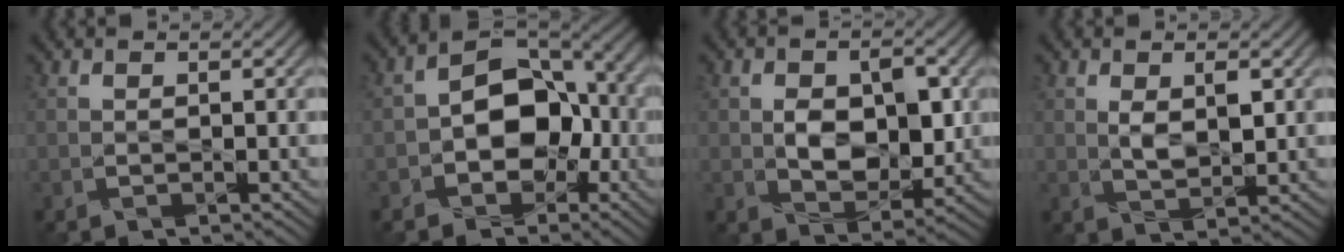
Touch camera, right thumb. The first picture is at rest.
{"total": 9.4, "force": [-1.7, 6.8, 6.2], "torque": [-0.097, 0.002, -0.040]}
{"total": 7.1, "force": [0.2, 4.6, 5.4], "torque": [-0.089, -0.006, 0.006]}
{"total": 3.5, "force": [0.9, 1.9, 2.9], "torque": [-0.059, -0.006, 0.019]}